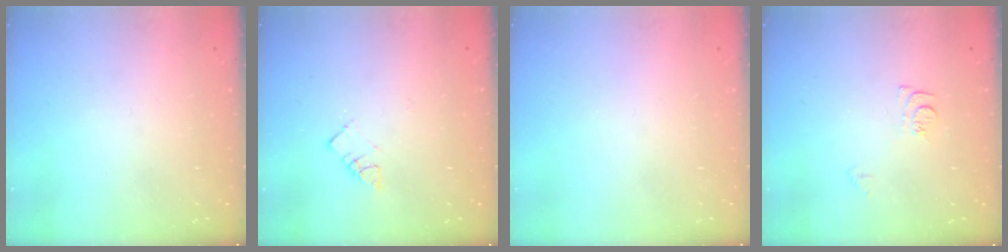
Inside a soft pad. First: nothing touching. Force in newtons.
{"total": 3.6, "press": 3.5, "slide": 0.2}
{"total": 1.6, "press": 1.6, "slide": 0.1}
{"total": 6.2, "press": 6.2, "slide": 0.8}